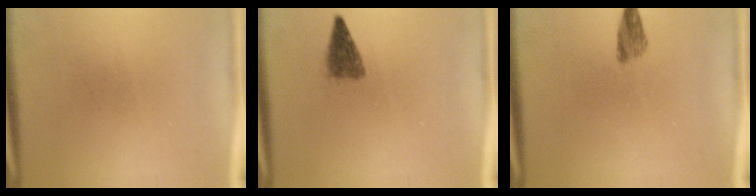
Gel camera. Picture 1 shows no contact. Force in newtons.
{"total": 2.8}
{"total": 2.1}